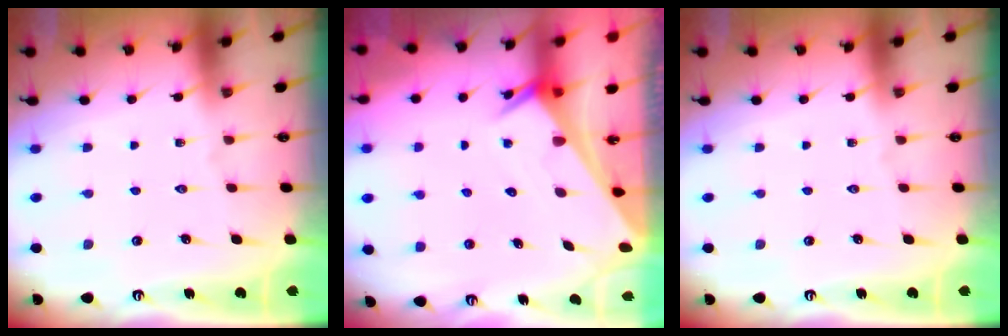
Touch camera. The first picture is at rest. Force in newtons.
{"total": 2.5, "press": 2.5, "slide": 0.1}
{"total": 0.0}